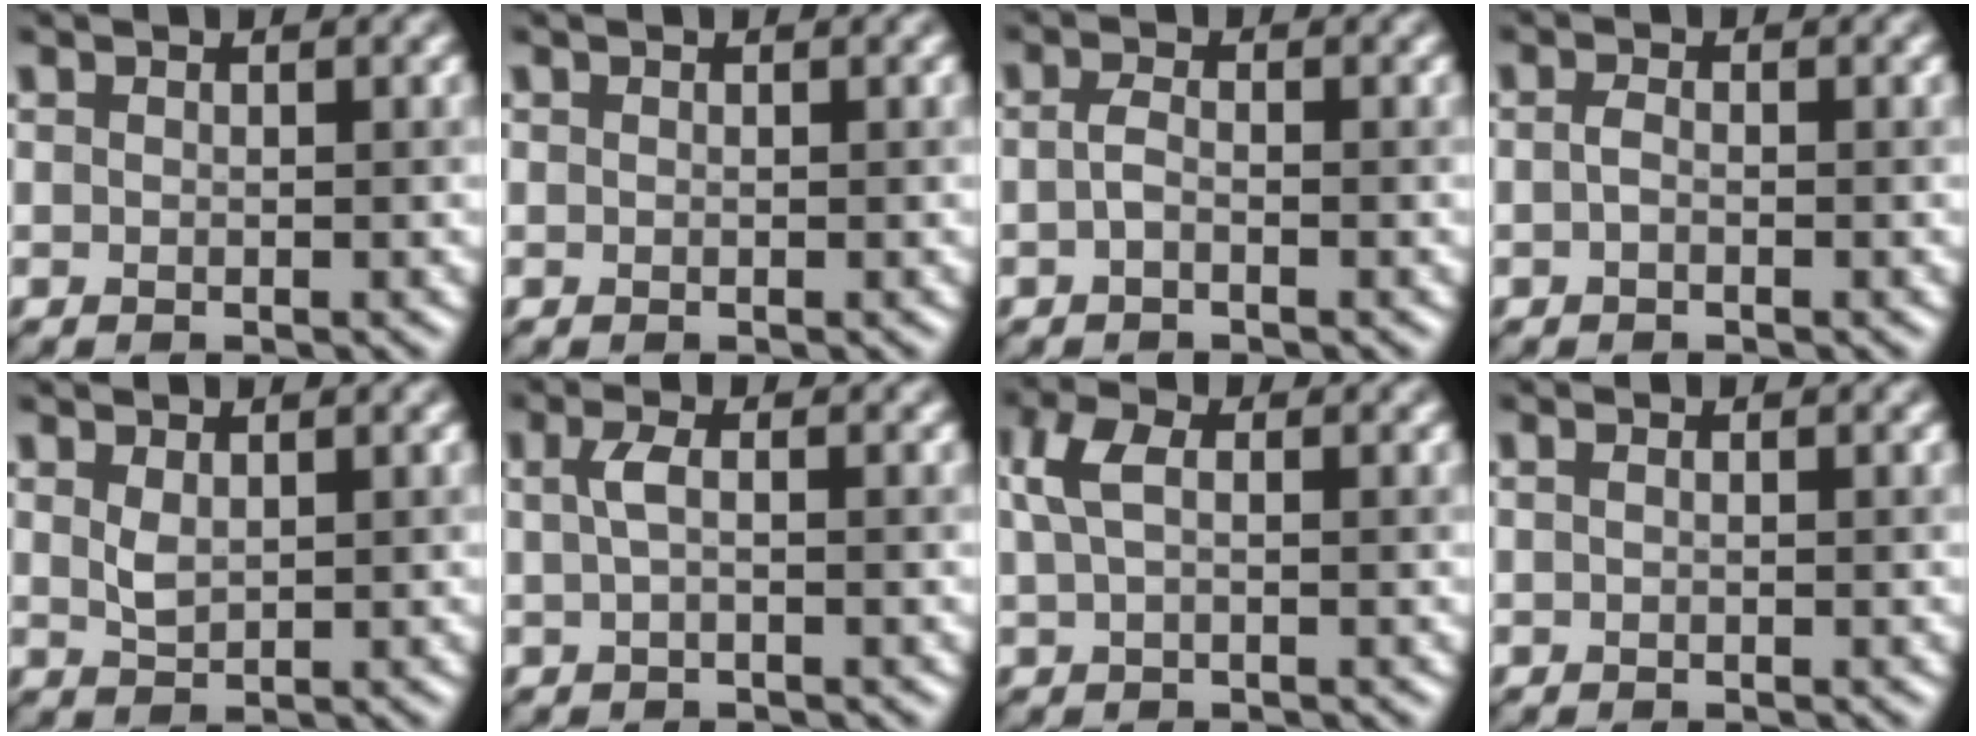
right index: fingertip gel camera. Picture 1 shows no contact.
{"total": 0.0}
{"total": 1.1, "force": [-0.5, 0.3, 0.9], "torque": [-0.022, 0.007, -0.010]}
{"total": 0.7, "force": [-0.3, 0.2, 0.6], "torque": [-0.015, 0.006, -0.006]}
{"total": 1.3, "force": [0.7, 0.6, 0.9], "torque": [-0.023, 0.005, 0.021]}
{"total": 1.4, "force": [0.1, 0.3, 1.4], "torque": [-0.032, 0.009, 0.004]}
{"total": 2.7, "force": [0.7, 1.3, 2.2], "torque": [-0.055, 0.017, 0.012]}
{"total": 0.5, "force": [0.1, 0.2, 0.5], "torque": [-0.006, -0.001, -0.004]}